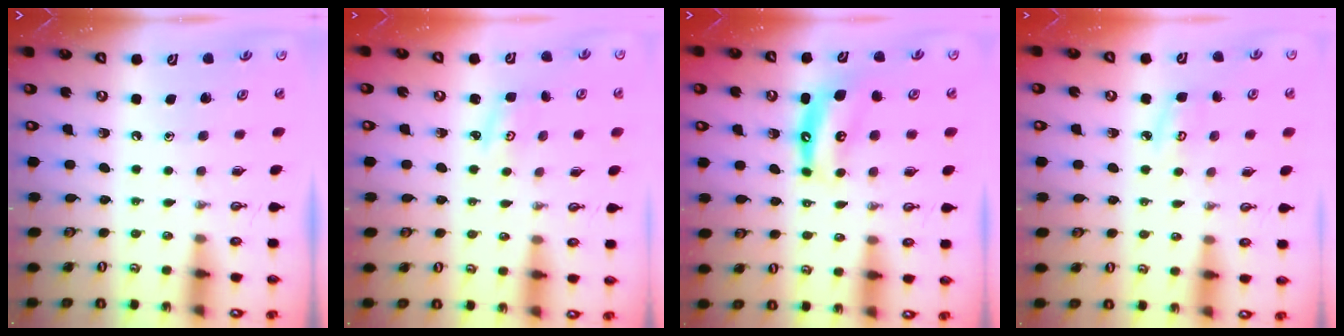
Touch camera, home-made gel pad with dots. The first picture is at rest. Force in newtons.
{"total": 2.3, "press": 2.2, "slide": 0.4}
{"total": 7.3, "press": 7.3, "slide": 0.6}
{"total": 4.6, "press": 4.6, "slide": 0.5}